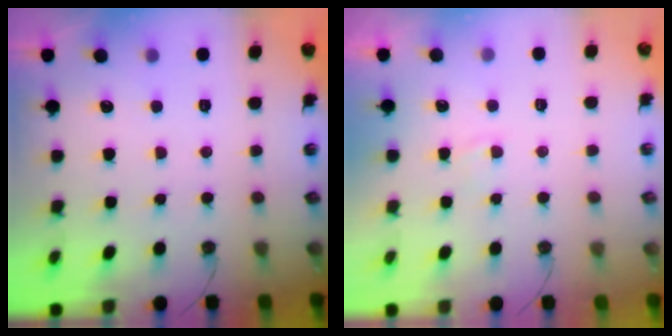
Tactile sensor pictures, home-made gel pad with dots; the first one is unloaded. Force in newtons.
{"total": 2.9, "press": 2.9, "slide": 0.4}